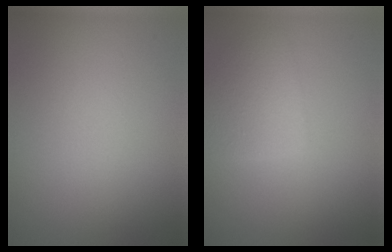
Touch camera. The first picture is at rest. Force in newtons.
{"total": 2.9, "press": 2.9, "slide": 0.2}